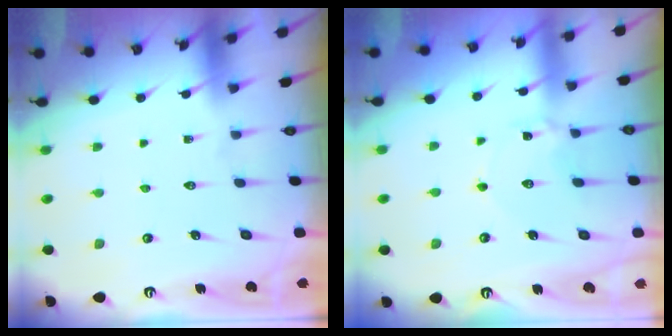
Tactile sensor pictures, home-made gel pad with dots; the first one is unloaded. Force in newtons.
{"total": 2.9, "press": 2.9, "slide": 0.4}